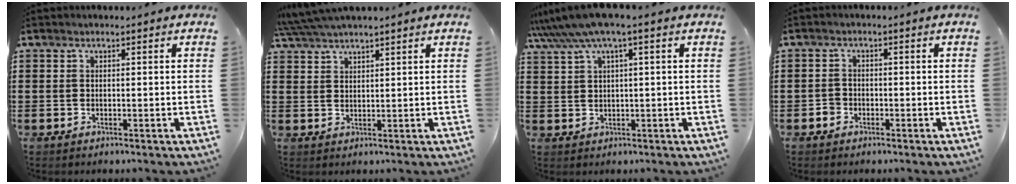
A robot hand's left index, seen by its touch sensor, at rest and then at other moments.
{"total": 3.6, "force": [3.3, 0.0, 1.4], "torque": [-0.037, -0.003, 0.061]}
{"total": 5.0, "force": [2.6, 0.0, 4.3], "torque": [-0.093, -0.008, 0.044]}
{"total": 1.5, "force": [-0.9, 1.2, 0.2], "torque": [-0.010, 0.001, -0.021]}